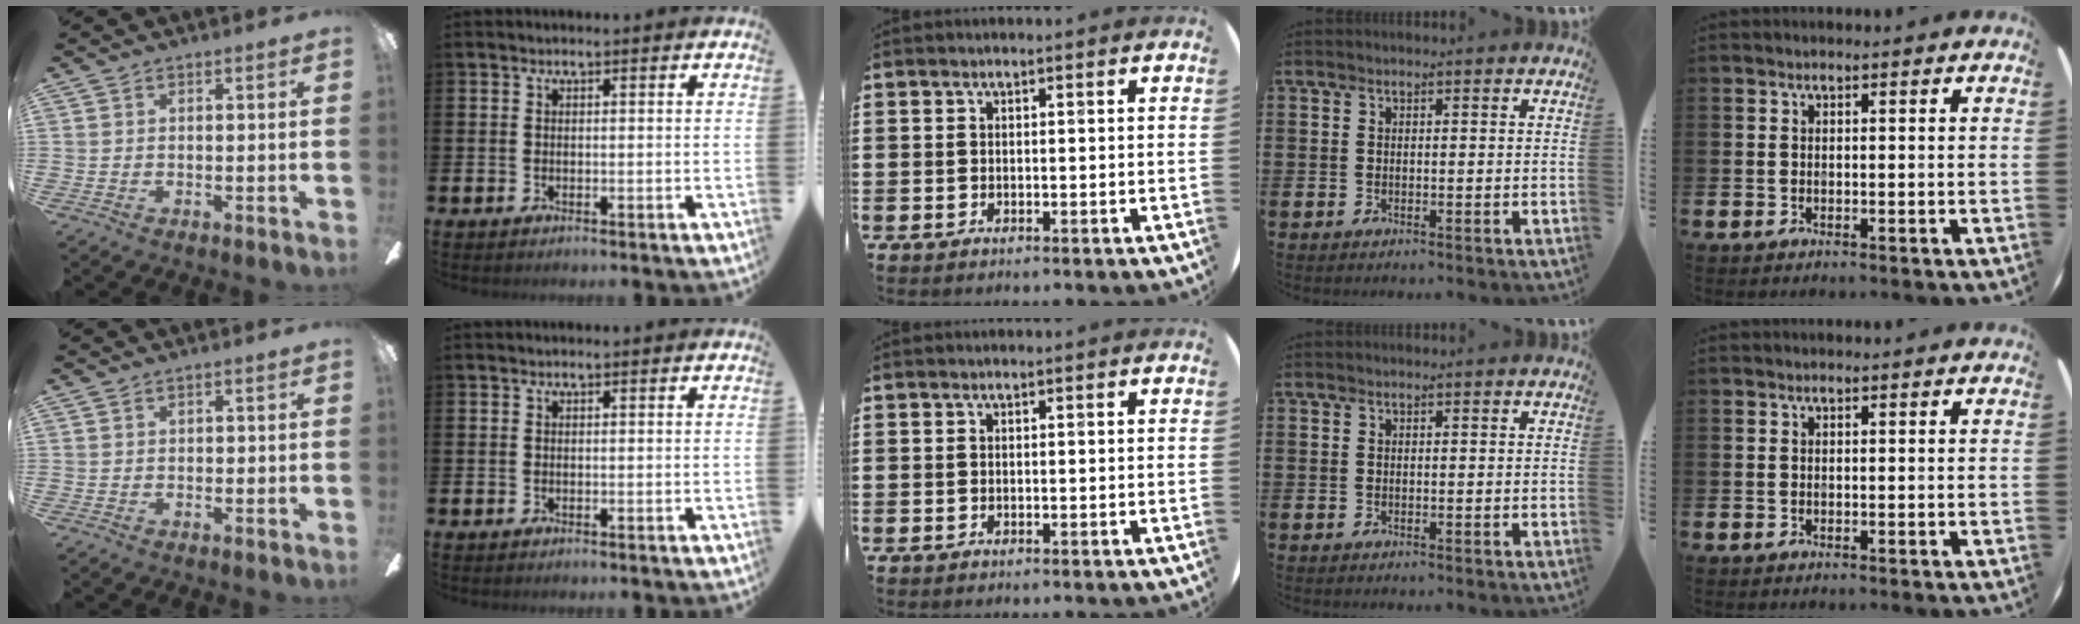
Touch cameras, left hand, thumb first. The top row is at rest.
{"thumb": {"total": 0.6, "force": [-0.1, 0.4, 0.4], "torque": [-0.007, 0.004, -0.003]}}